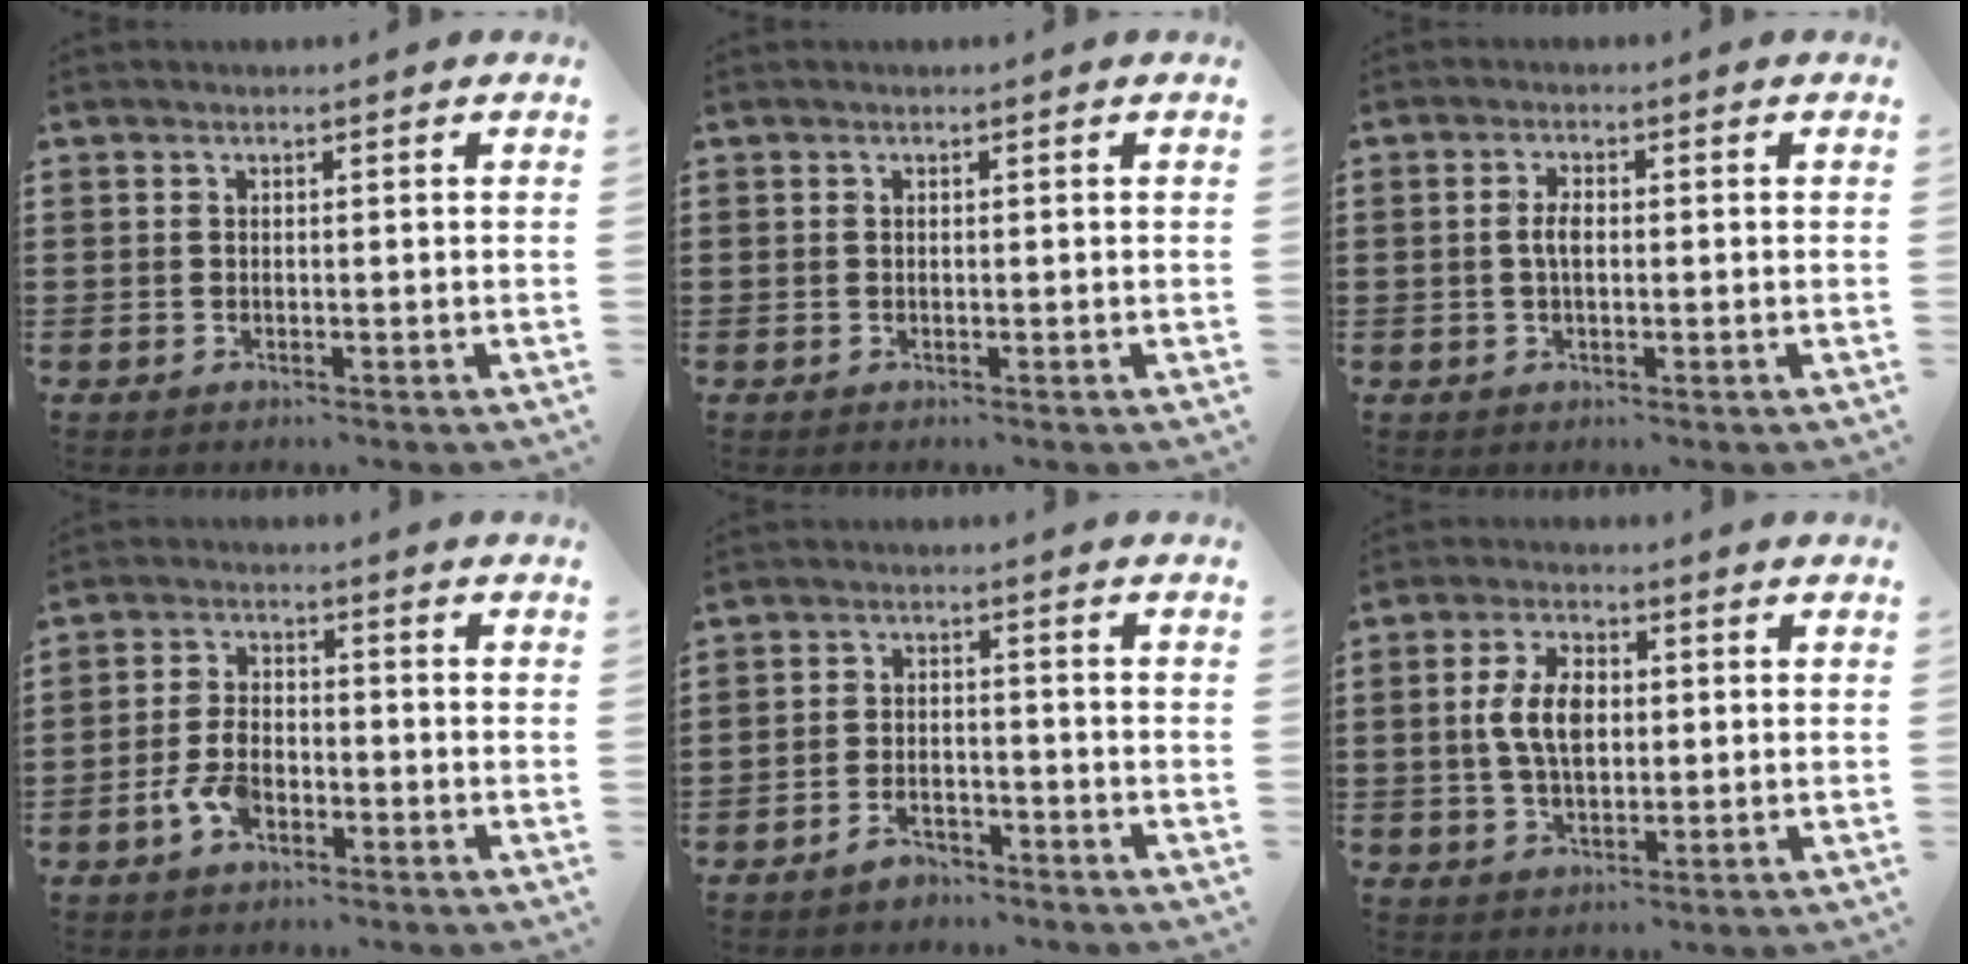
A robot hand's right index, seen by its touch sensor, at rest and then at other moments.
{"total": 0.0}
{"total": 2.7, "force": [-0.1, 1.1, 2.5], "torque": [-0.047, 0.003, -0.003]}
{"total": 5.2, "force": [-2.5, 2.8, 3.5], "torque": [-0.086, 0.002, -0.052]}
{"total": 3.3, "force": [-2.9, 1.3, 0.8], "torque": [-0.015, 0.012, -0.057]}
{"total": 6.9, "force": [0.5, 3.9, 5.7], "torque": [-0.128, 0.011, 0.004]}